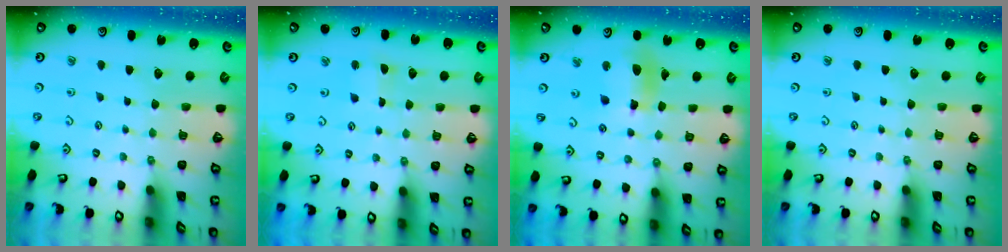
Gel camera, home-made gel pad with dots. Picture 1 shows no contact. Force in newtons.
{"total": 2.4, "press": 2.4, "slide": 0.4}
{"total": 11.5, "press": 11.4, "slide": 1.7}
{"total": 0.0}